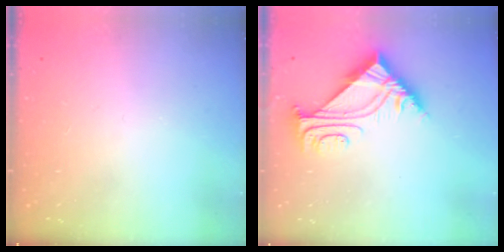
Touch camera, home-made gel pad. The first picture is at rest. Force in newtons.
{"total": 6.5, "press": 6.4, "slide": 0.9}